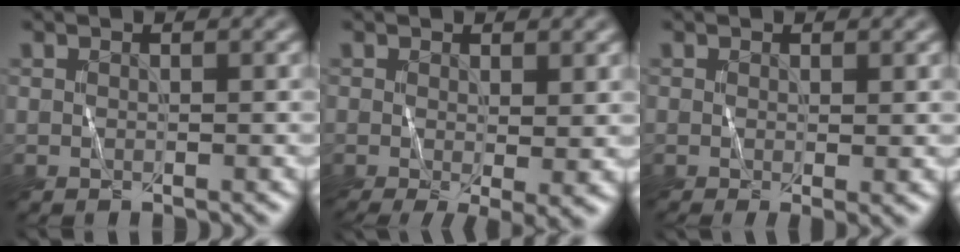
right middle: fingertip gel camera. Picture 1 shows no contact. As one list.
[{"total": 4.4, "force": [-1.3, 1.1, 4.1], "torque": [-0.064, -0.018, -0.018]}, {"total": 1.7, "force": [-0.3, 0.3, 1.6], "torque": [-0.026, -0.012, -0.006]}]